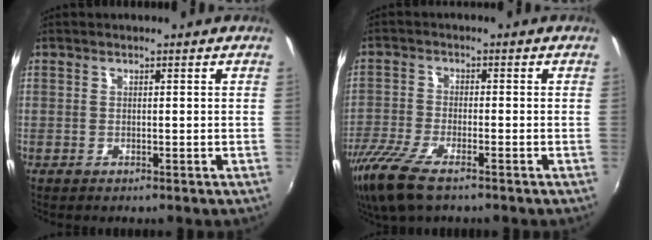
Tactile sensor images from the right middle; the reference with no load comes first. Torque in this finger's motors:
{"motor_torque": [1.08, -1.06, 0.44, 0.15]}